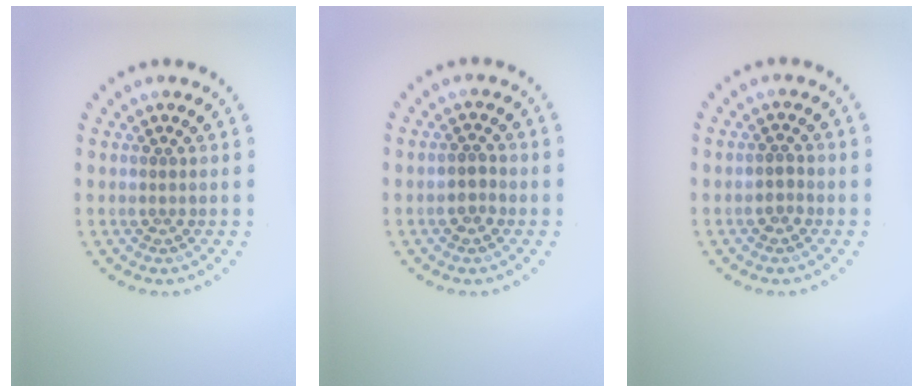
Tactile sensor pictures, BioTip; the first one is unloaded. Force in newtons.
{"total": 1.1, "press": 1.1, "slide": 0.3}
{"total": 0.8, "press": 0.8, "slide": 0.2}